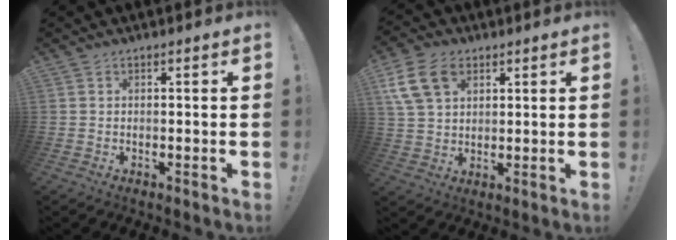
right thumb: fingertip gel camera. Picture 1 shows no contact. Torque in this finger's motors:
{"motor_torque": [-0.28, 0.67, 0.84, 0.42, 0.29]}